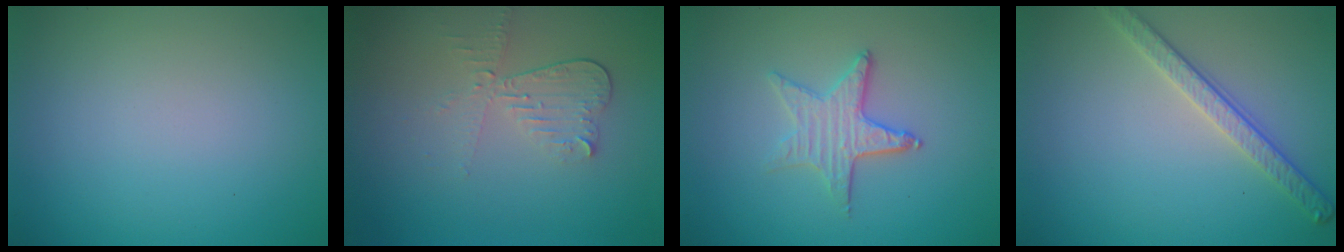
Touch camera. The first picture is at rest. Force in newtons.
{"total": 3.0, "press": 2.6, "slide": 1.4}
{"total": 2.8, "press": 2.5, "slide": 1.3}
{"total": 2.8, "press": 2.7, "slide": 0.8}